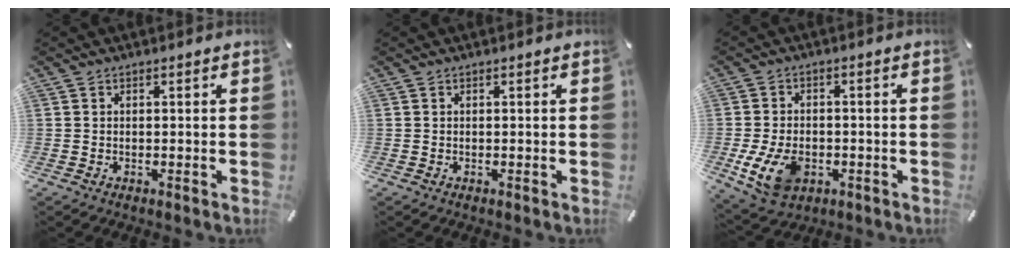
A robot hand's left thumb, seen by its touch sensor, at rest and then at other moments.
{"total": 0.0}
{"total": 10.3, "force": [-3.1, 7.2, 6.7], "torque": [-0.133, 0.001, -0.056]}